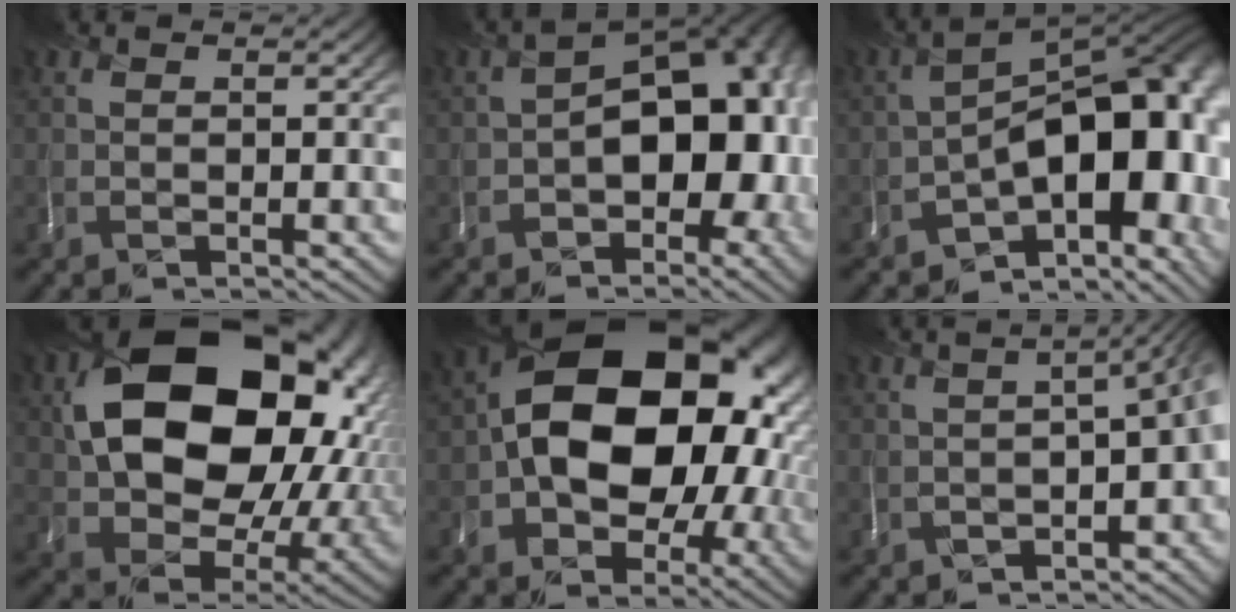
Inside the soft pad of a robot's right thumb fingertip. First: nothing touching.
{"total": 12.5, "force": [-2.1, 7.7, 9.6], "torque": [-0.124, -0.017, -0.024]}
{"total": 16.4, "force": [-4.9, 9.1, 12.8], "torque": [-0.148, -0.020, -0.059]}
{"total": 18.5, "force": [3.7, 13.8, 11.7], "torque": [-0.230, -0.040, 0.113]}
{"total": 18.4, "force": [0.2, 12.7, 13.2], "torque": [-0.204, -0.019, 0.013]}
{"total": 6.3, "force": [-2.2, 2.3, 5.4], "torque": [-0.063, -0.014, -0.027]}